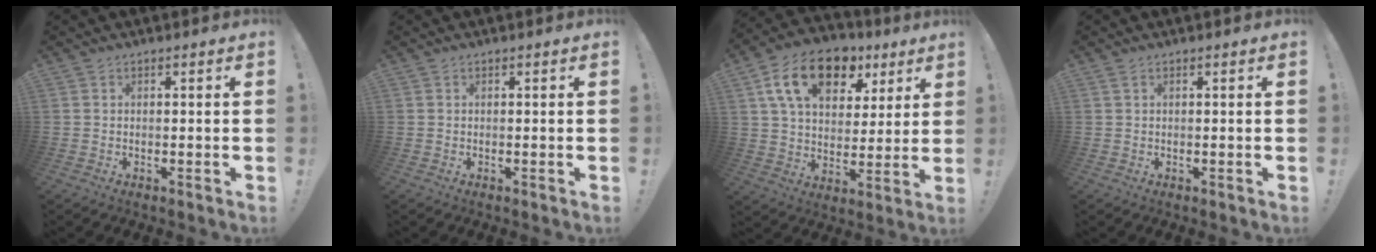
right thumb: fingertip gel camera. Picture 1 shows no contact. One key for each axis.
{"total": 0.0}
{"total": 18.5, "fx": 9.4, "fy": 11.2, "fz": 11.3, "tx": -0.187, "ty": -0.035, "tz": 0.169}
{"total": 0.8, "fx": 0.5, "fy": 0.2, "fz": 0.7, "tx": -0.011, "ty": -0.001, "tz": 0.007}